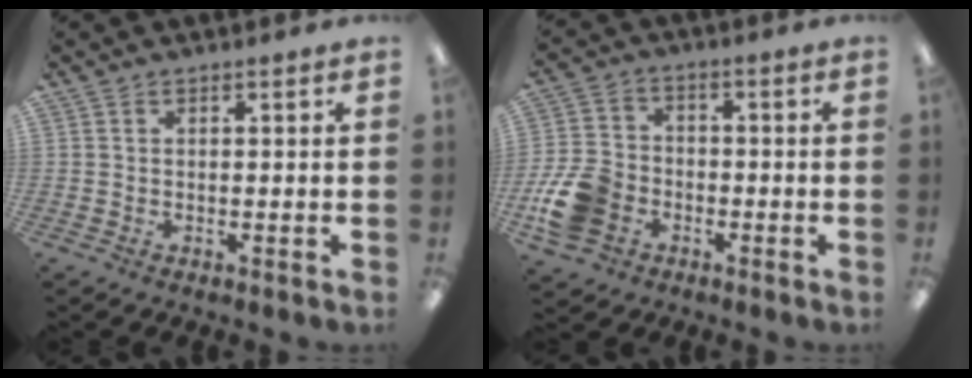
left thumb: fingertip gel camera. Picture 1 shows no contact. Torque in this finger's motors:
{"motor_torque": [-0.85, 1.31, 0.34, -0.20, 0.09]}